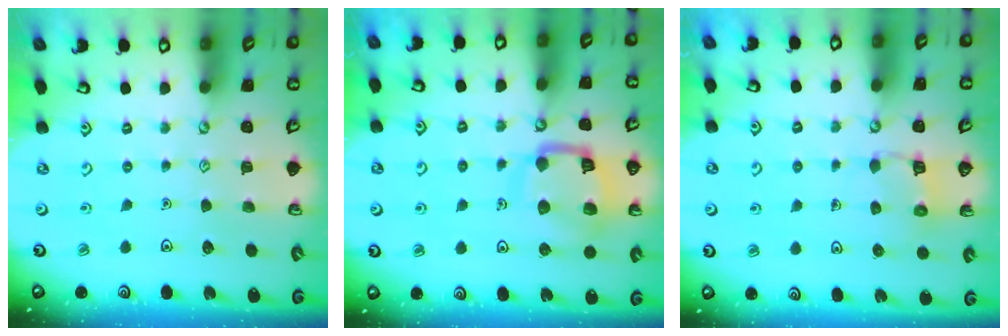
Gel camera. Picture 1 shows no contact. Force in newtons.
{"total": 13.7, "press": 13.7, "slide": 1.4}
{"total": 7.7, "press": 7.7, "slide": 0.2}